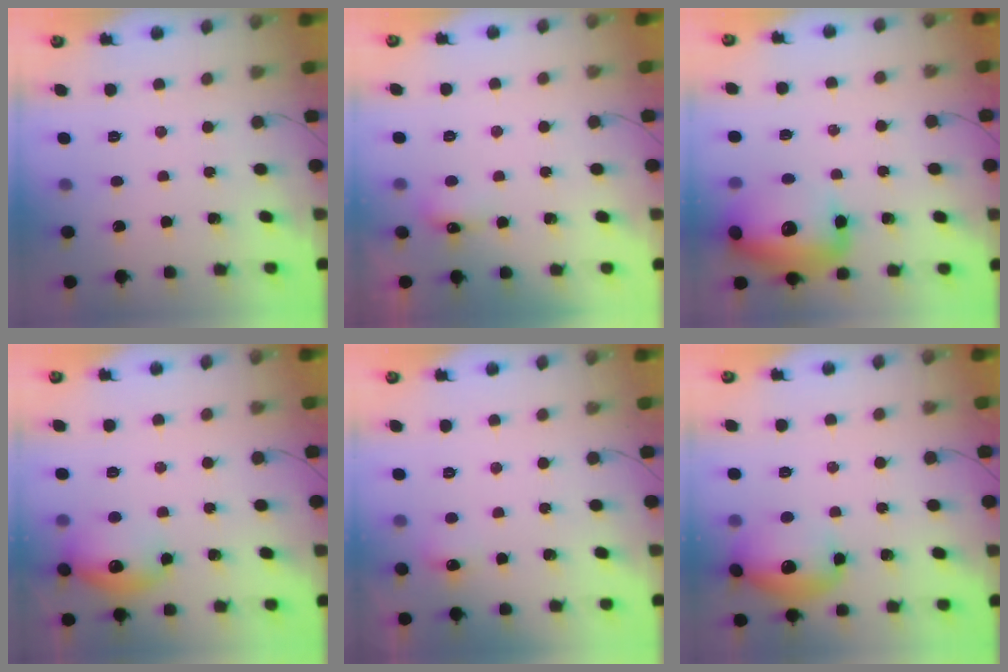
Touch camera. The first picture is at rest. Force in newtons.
{"total": 5.2, "press": 5.1, "slide": 0.9}
{"total": 17.4, "press": 17.1, "slide": 3.3}
{"total": 14.4, "press": 14.4, "slide": 1.1}
{"total": 5.8, "press": 5.6, "slide": 1.6}
{"total": 16.6, "press": 16.5, "slide": 1.7}